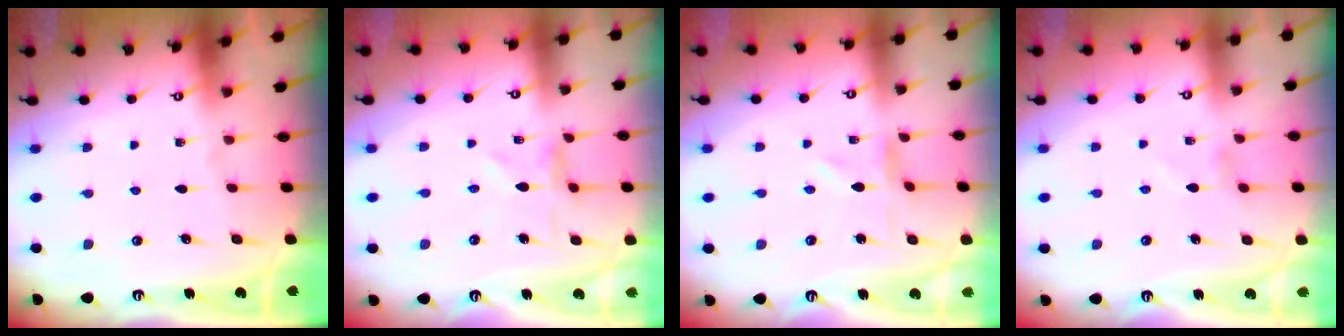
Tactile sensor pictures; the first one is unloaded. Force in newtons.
{"total": 3.2, "press": 3.2, "slide": 0.4}
{"total": 0.8, "press": 0.8, "slide": 0.2}
{"total": 1.8, "press": 1.8, "slide": 0.4}